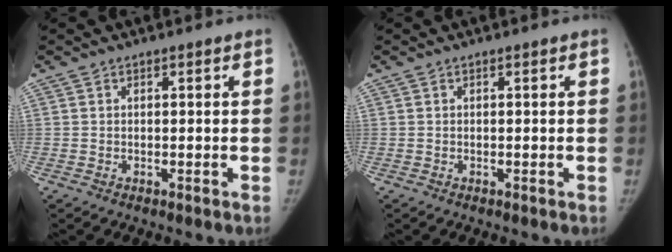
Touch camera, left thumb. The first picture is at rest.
{"total": 0.0}